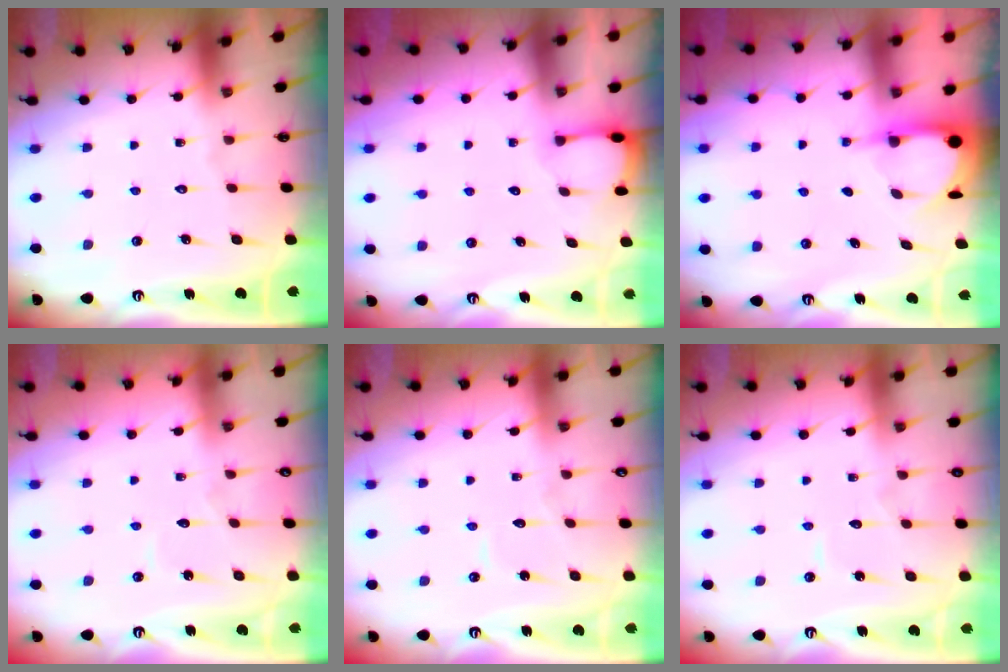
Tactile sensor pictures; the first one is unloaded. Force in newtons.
{"total": 0.9, "press": 0.8, "slide": 0.2}
{"total": 3.9, "press": 3.9, "slide": 0.3}
{"total": 2.8, "press": 2.8, "slide": 0.0}
{"total": 4.8, "press": 4.7, "slide": 0.4}
{"total": 3.9, "press": 3.8, "slide": 0.5}